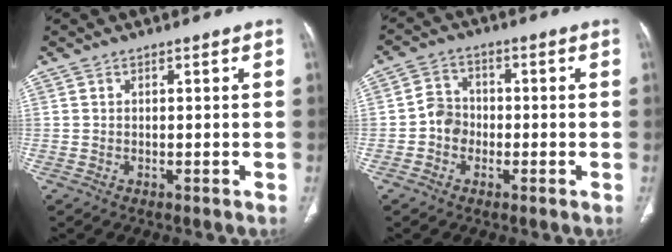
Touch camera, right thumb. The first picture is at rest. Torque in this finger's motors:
{"motor_torque": [0.79, 0.58, 0.63, -0.21, -0.01]}